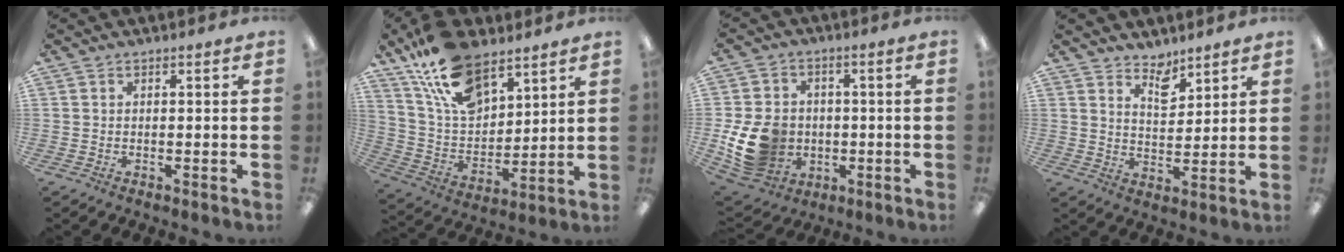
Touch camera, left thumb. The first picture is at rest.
{"total": 18.8, "force": [12.2, 9.7, 10.5], "torque": [-0.203, -0.049, 0.225]}
{"total": 13.5, "force": [-2.2, 11.3, 7.0], "torque": [-0.153, 0.010, -0.032]}
{"total": 6.0, "force": [5.1, 2.6, 1.8], "torque": [-0.011, -0.038, 0.089]}